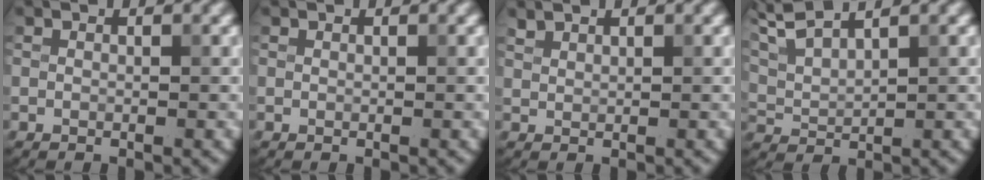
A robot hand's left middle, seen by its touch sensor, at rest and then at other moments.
{"total": 0.0}
{"total": 1.0, "force": [1.0, 0.3, 0.1], "torque": [-0.005, 0.002, 0.025]}
{"total": 5.4, "force": [4.5, 1.0, 2.8], "torque": [-0.071, 0.019, 0.082]}